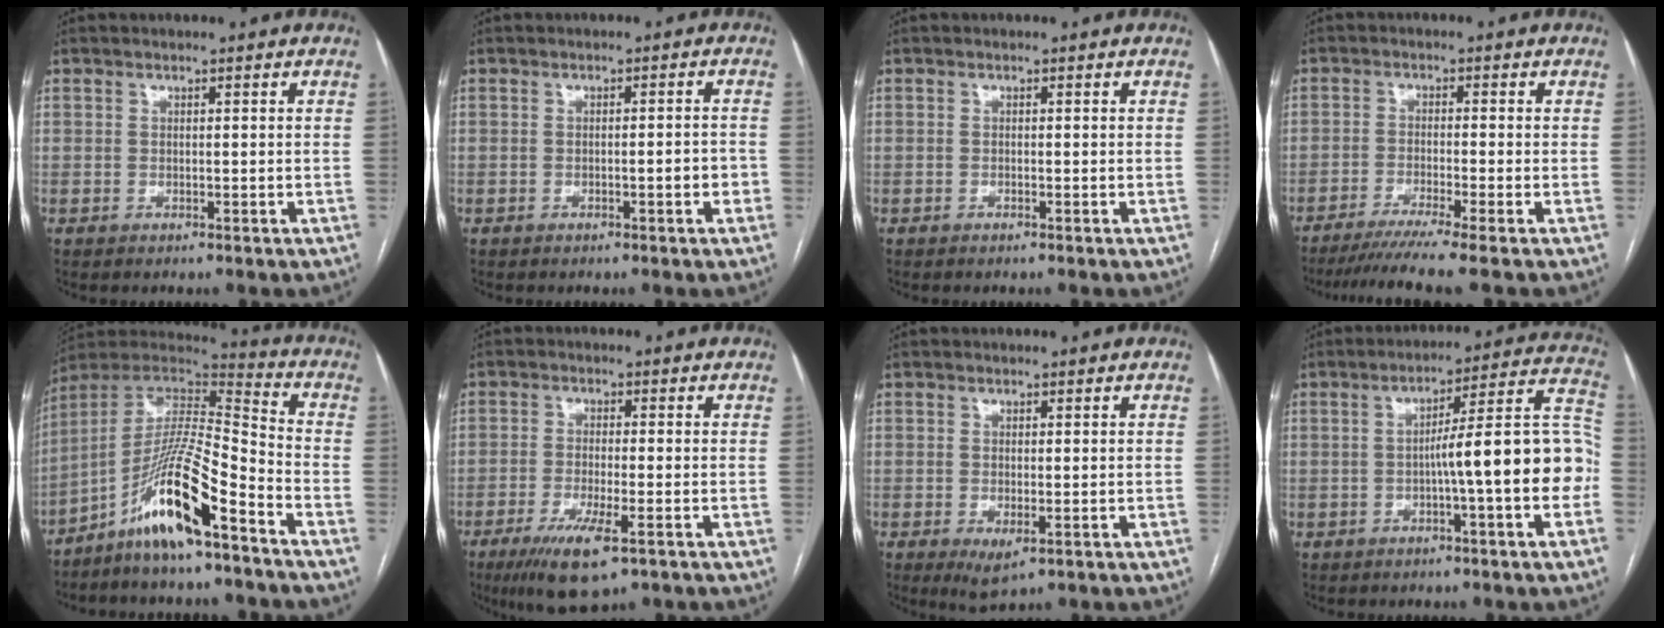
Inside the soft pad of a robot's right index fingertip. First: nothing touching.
{"total": 2.4, "force": [-0.9, 0.5, 2.2], "torque": [-0.029, 0.002, -0.013]}
{"total": 0.0}
{"total": 7.4, "force": [-6.0, -1.9, 4.0], "torque": [-0.056, -0.026, -0.101]}
{"total": 14.7, "force": [-8.9, 1.0, 11.6], "torque": [-0.226, 0.004, -0.165]}
{"total": 8.4, "force": [-4.7, 1.4, 6.8], "torque": [-0.129, -0.022, -0.077]}
{"total": 3.2, "force": [-1.1, 1.3, 2.7], "torque": [-0.042, -0.009, -0.008]}
{"total": 14.7, "force": [-2.7, 0.3, 14.4], "torque": [-0.198, 0.034, -0.043]}